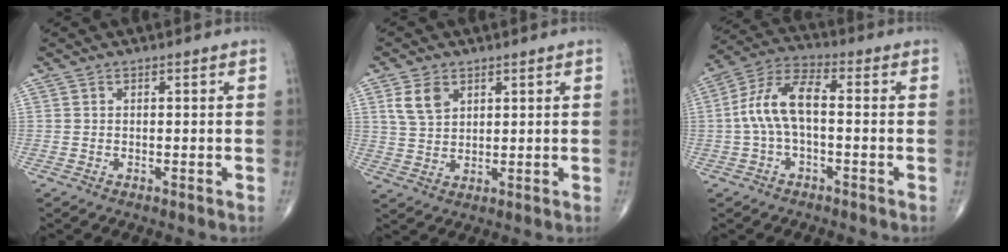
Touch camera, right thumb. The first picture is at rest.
{"total": 5.6, "force": [2.6, 3.7, 3.3], "torque": [-0.052, -0.008, 0.056]}
{"total": 9.9, "force": [-0.6, 4.6, 8.8], "torque": [-0.185, 0.037, -0.016]}